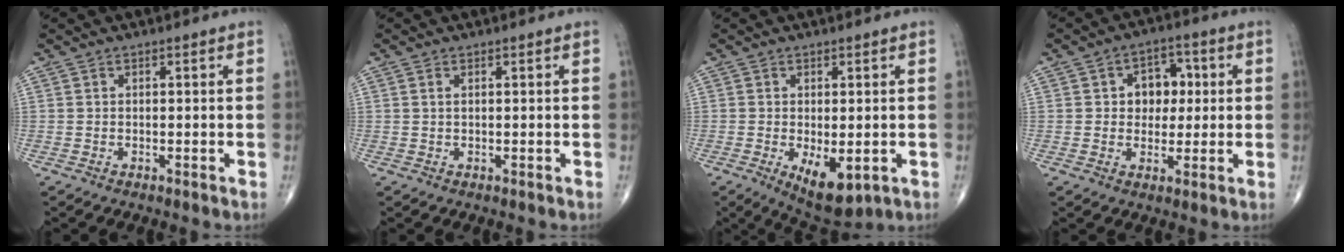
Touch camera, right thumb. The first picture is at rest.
{"total": 0.7, "force": [0.3, 0.2, 0.5], "torque": [-0.015, 0.007, 0.007]}
{"total": 7.8, "force": [-2.1, 3.6, 6.6], "torque": [-0.094, -0.013, -0.017]}
{"total": 7.5, "force": [1.2, 5.7, 4.8], "torque": [-0.026, 0.008, 0.013]}